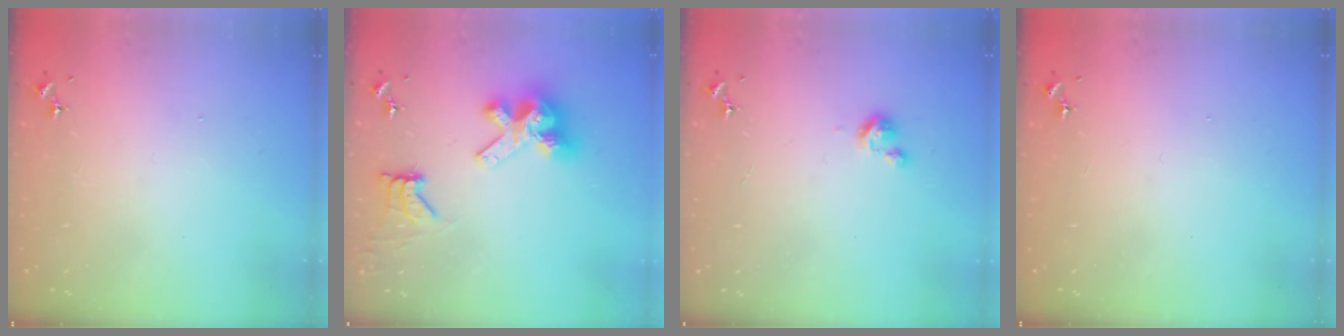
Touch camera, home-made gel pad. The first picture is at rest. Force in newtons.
{"total": 12.1, "press": 12.0, "slide": 0.6}
{"total": 3.1, "press": 3.1, "slide": 0.3}
{"total": 0.0}